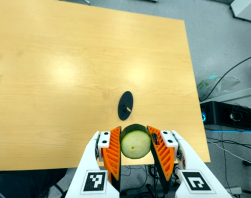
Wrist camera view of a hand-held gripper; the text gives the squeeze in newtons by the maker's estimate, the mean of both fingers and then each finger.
{"total": 9.7, "left": 9.1, "right": 10.3}